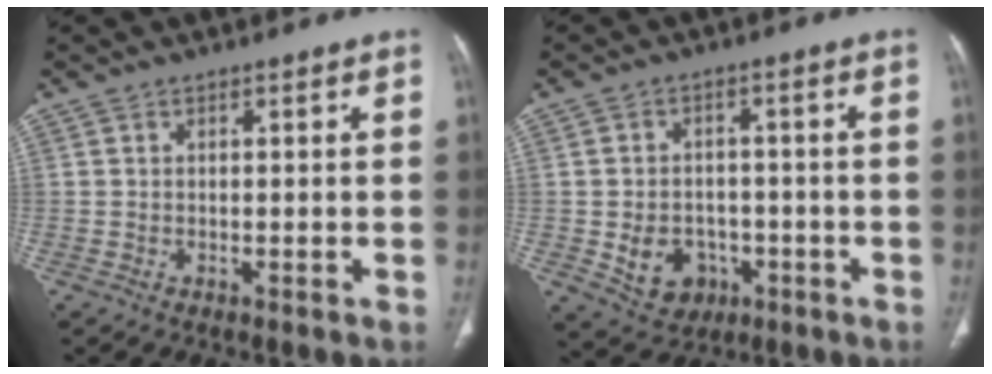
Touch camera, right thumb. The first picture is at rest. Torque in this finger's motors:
{"motor_torque": [-0.29, 0.44, 0.17, 0.54, 0.04]}